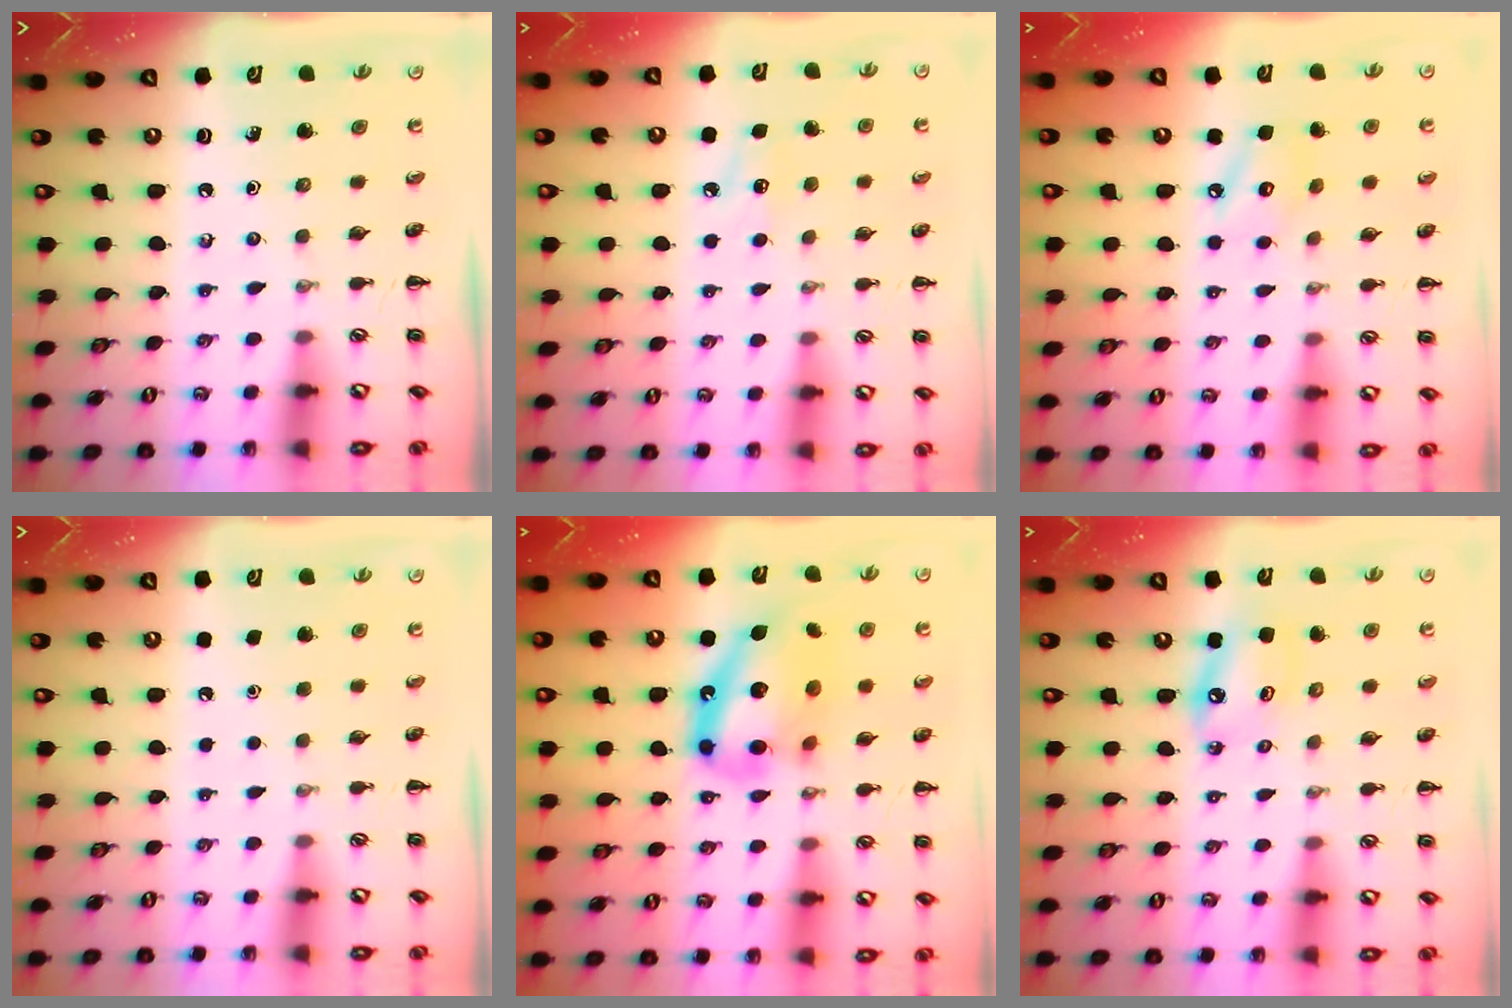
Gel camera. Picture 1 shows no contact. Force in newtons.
{"total": 7.1, "press": 6.9, "slide": 1.9}
{"total": 5.8, "press": 5.8, "slide": 0.4}
{"total": 1.6, "press": 1.5, "slide": 0.1}
{"total": 17.3, "press": 16.9, "slide": 4.0}
{"total": 6.4, "press": 6.2, "slide": 1.3}